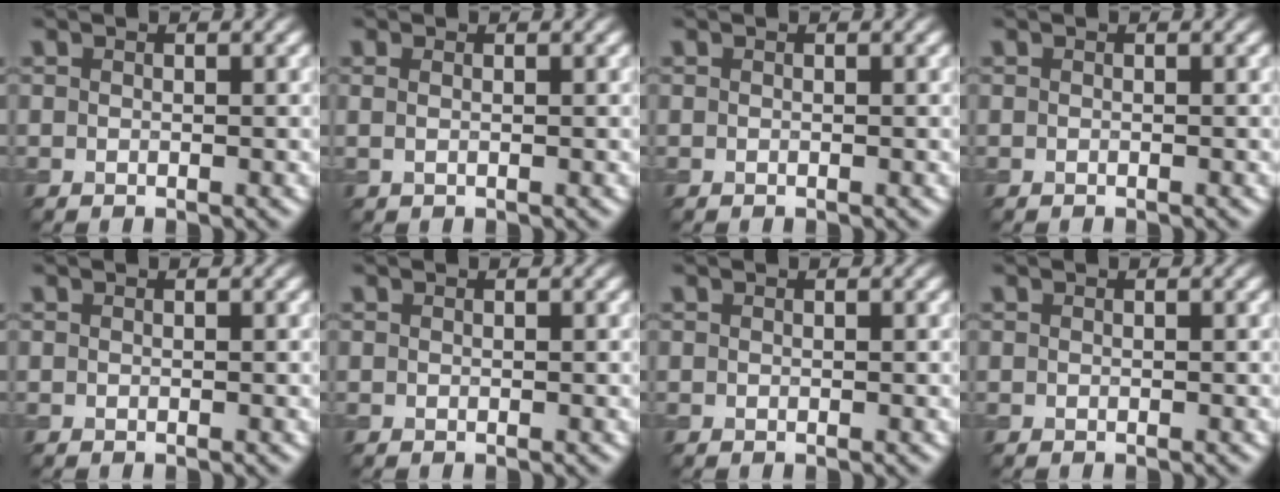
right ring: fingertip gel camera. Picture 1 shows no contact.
{"total": 0.9, "force": [0.3, 0.4, 0.8], "torque": [-0.017, -0.001, 0.001]}
{"total": 0.0}
{"total": 0.0}
{"total": 0.0}
{"total": 0.0}
{"total": 0.0}
{"total": 0.0}